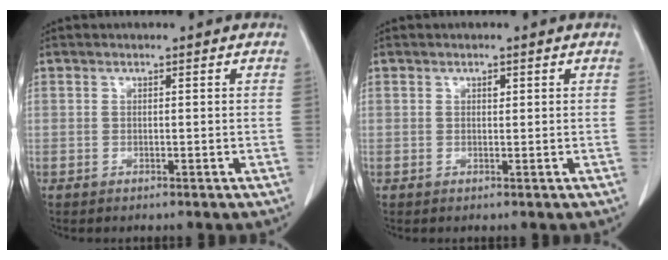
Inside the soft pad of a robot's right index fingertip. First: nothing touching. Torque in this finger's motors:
{"motor_torque": [0.09, -0.06, 0.02, 0.01]}